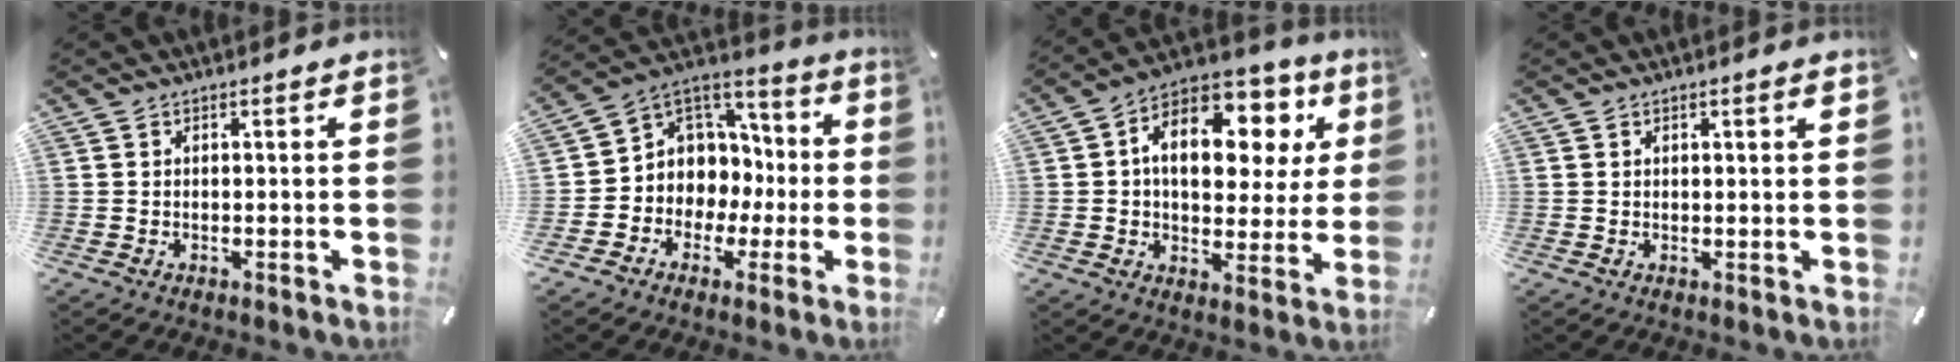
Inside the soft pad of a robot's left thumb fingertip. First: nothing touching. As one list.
[{"total": 7.8, "force": [0.1, 7.8, -0.3], "torque": [-0.002, -0.029, 0.013]}, {"total": 16.4, "force": [5.3, 10.5, 11.4], "torque": [-0.171, -0.022, 0.091]}, {"total": 1.5, "force": [0.7, 0.3, 1.3], "torque": [-0.026, 0.002, 0.010]}]